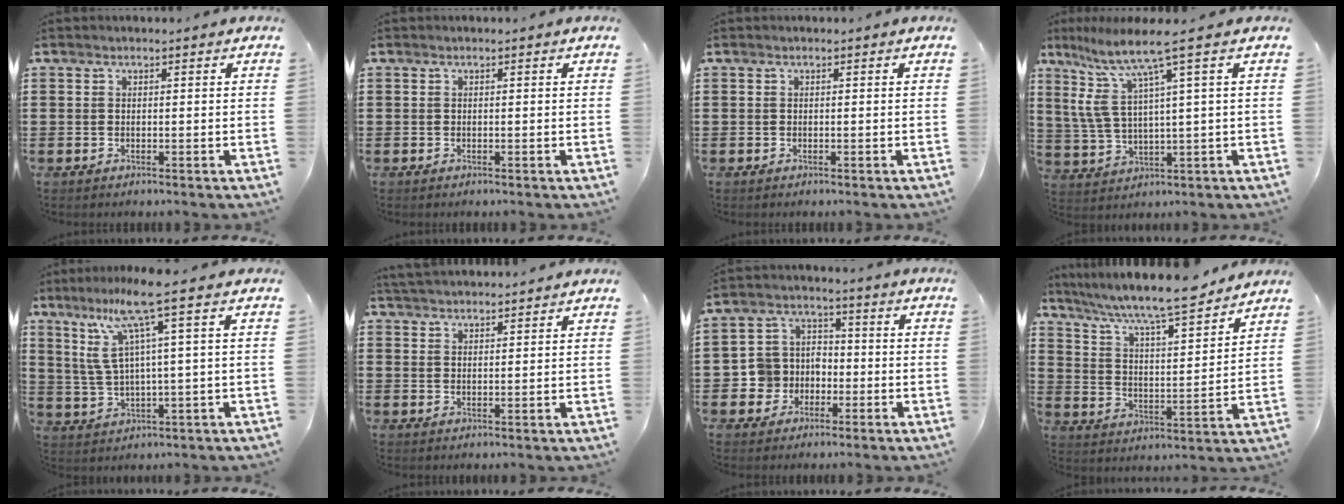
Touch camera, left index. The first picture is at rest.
{"total": 0.0}
{"total": 0.0}
{"total": 8.4, "force": [4.2, 0.5, 7.2], "torque": [-0.181, -0.031, 0.059]}
{"total": 9.4, "force": [4.8, 0.2, 8.1], "torque": [-0.190, -0.019, 0.073]}
{"total": 2.8, "force": [2.8, -0.1, 0.0], "torque": [-0.010, -0.004, 0.053]}
{"total": 6.1, "force": [-2.2, 5.6, 1.2], "torque": [-0.061, 0.009, -0.049]}
{"total": 8.1, "force": [7.2, 0.3, 3.8], "torque": [-0.102, -0.045, 0.116]}